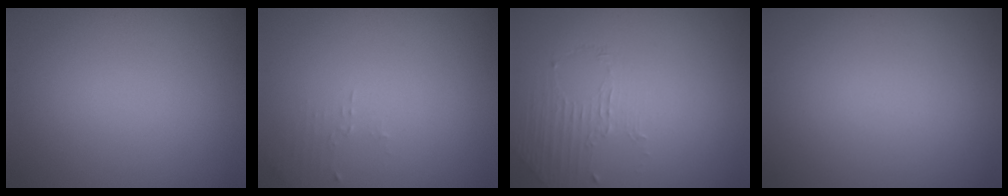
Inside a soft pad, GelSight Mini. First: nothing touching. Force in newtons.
{"total": 0.9, "press": 0.9, "slide": 0.3}
{"total": 1.2, "press": 0.4, "slide": 1.1}
{"total": 0.0}